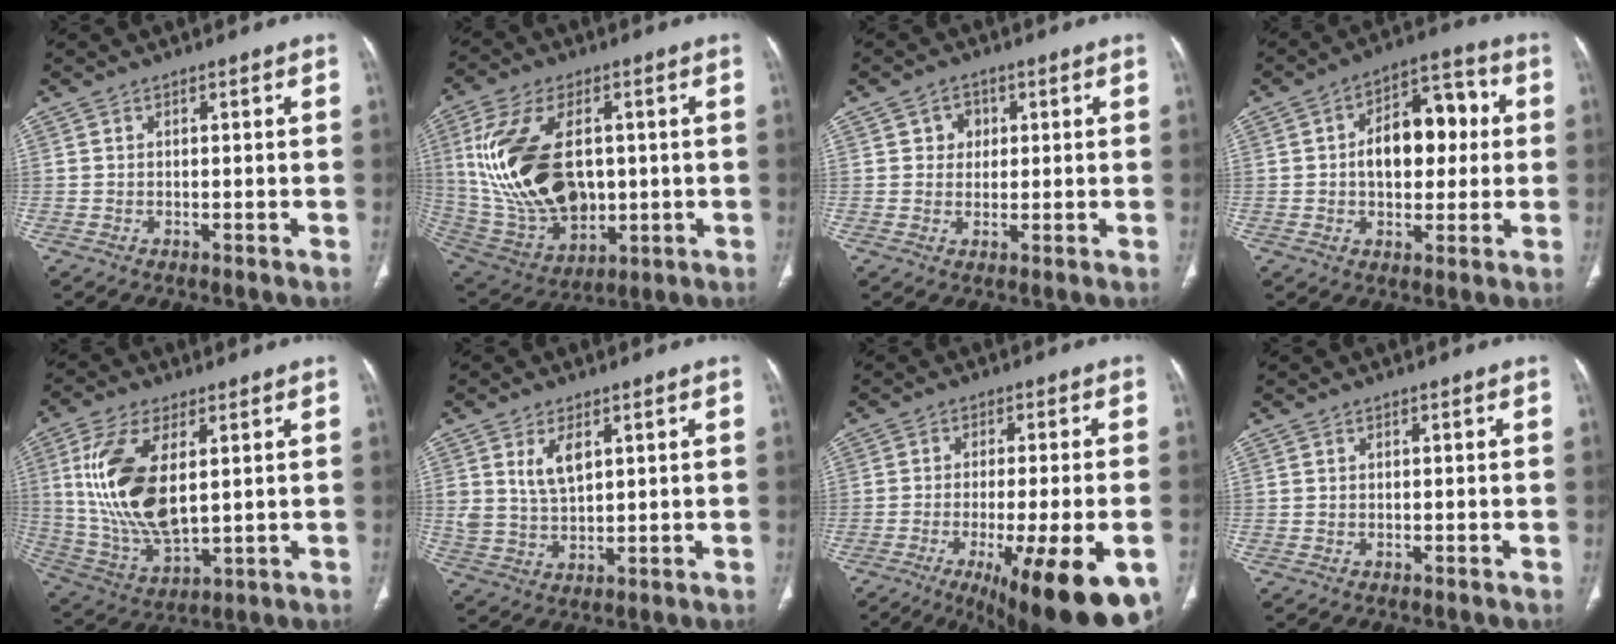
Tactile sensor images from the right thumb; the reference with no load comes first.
{"total": 21.8, "force": [1.9, 13.5, 17.0], "torque": [-0.322, -0.012, 0.055]}
{"total": 3.5, "force": [1.0, 3.1, 1.3], "torque": [0.001, 0.000, 0.014]}
{"total": 13.6, "force": [1.2, 8.5, 10.6], "torque": [-0.120, 0.029, 0.013]}
{"total": 16.9, "force": [3.4, 8.1, 14.4], "torque": [-0.295, -0.018, 0.079]}
{"total": 6.1, "force": [2.6, 3.3, 4.4], "torque": [-0.076, -0.015, 0.060]}
{"total": 19.9, "force": [-9.3, 4.8, 17.0], "torque": [-0.197, -0.004, -0.129]}
{"total": 0.0}